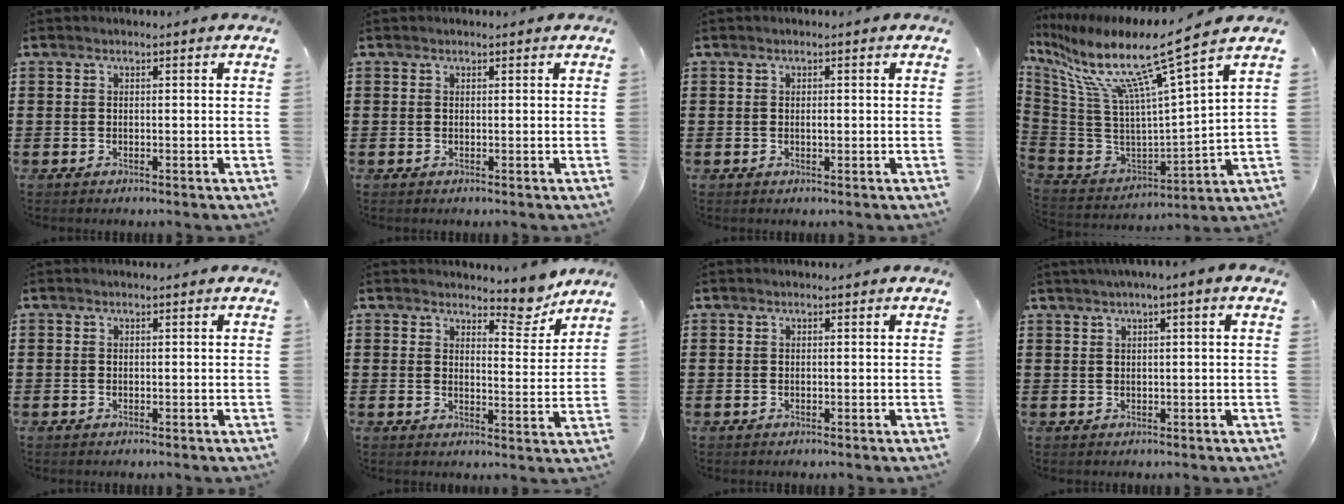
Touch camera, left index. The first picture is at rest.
{"total": 0.0}
{"total": 0.9, "force": [0.1, 0.2, 0.9], "torque": [-0.017, 0.000, 0.002]}
{"total": 13.2, "force": [9.0, 0.3, 9.6], "torque": [-0.204, -0.065, 0.136]}
{"total": 0.0}
{"total": 5.9, "force": [5.4, 1.3, 1.9], "torque": [-0.032, -0.030, 0.094]}
{"total": 0.0}
{"total": 1.6, "force": [0.7, -0.3, 1.5], "torque": [-0.026, -0.003, 0.012]}